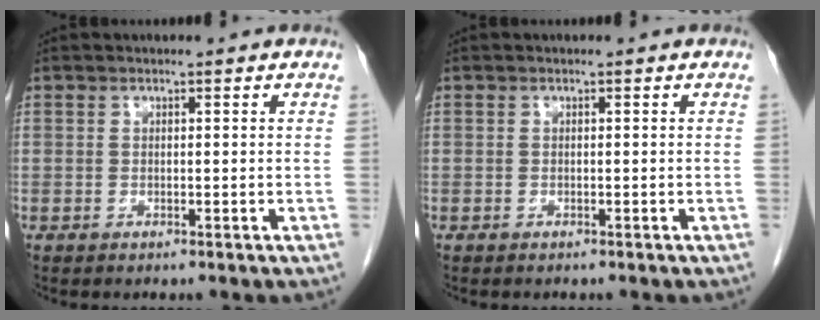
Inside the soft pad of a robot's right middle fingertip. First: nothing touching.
{"total": 0.0}